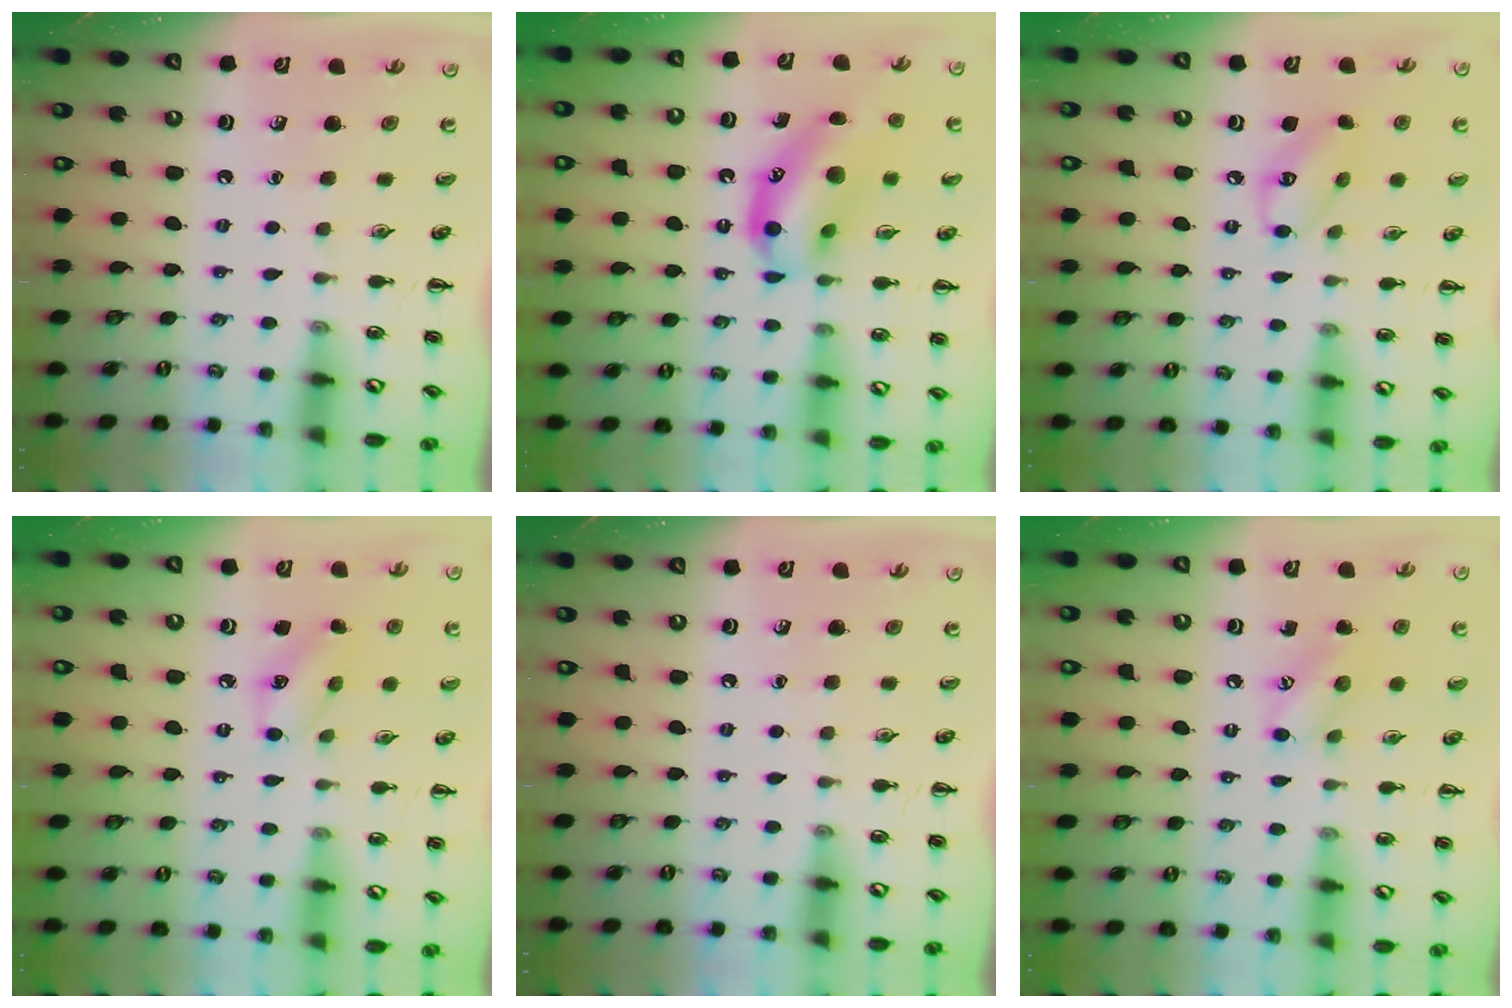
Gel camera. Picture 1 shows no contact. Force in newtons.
{"total": 14.1, "press": 13.7, "slide": 3.2}
{"total": 7.4, "press": 7.3, "slide": 0.7}
{"total": 6.5, "press": 6.5, "slide": 0.9}
{"total": 0.0}
{"total": 8.1, "press": 8.1, "slide": 0.5}